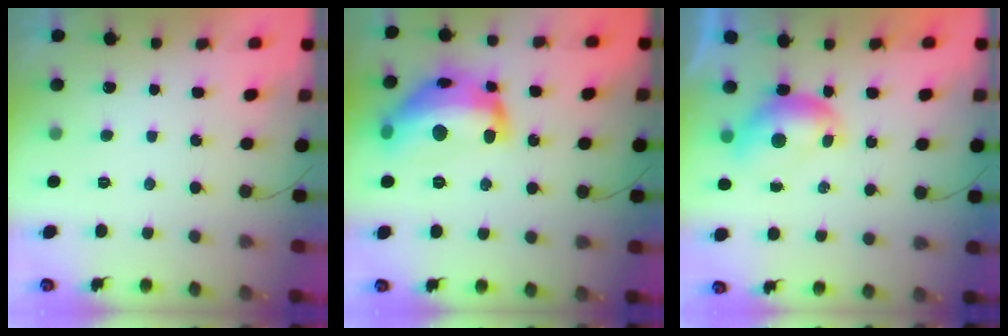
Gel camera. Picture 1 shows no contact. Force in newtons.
{"total": 21.1, "press": 21.0, "slide": 1.5}
{"total": 6.1, "press": 6.1, "slide": 0.6}